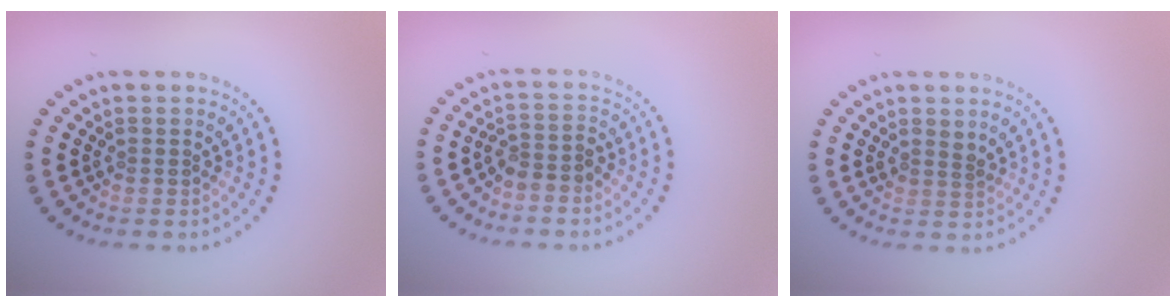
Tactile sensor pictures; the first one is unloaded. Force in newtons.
{"total": 2.0, "press": 1.6, "slide": 1.2}
{"total": 1.0, "press": 0.8, "slide": 0.7}